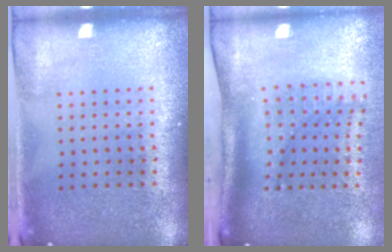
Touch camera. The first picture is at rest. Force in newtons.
{"total": 2.1, "press": 1.5, "slide": 1.5}